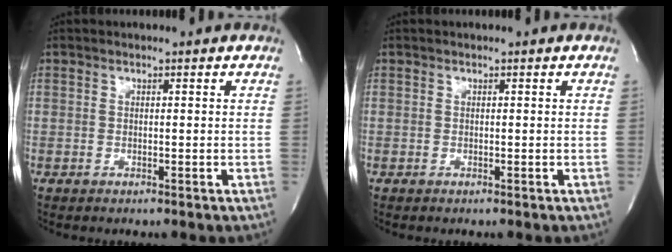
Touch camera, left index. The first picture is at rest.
{"total": 0.0}